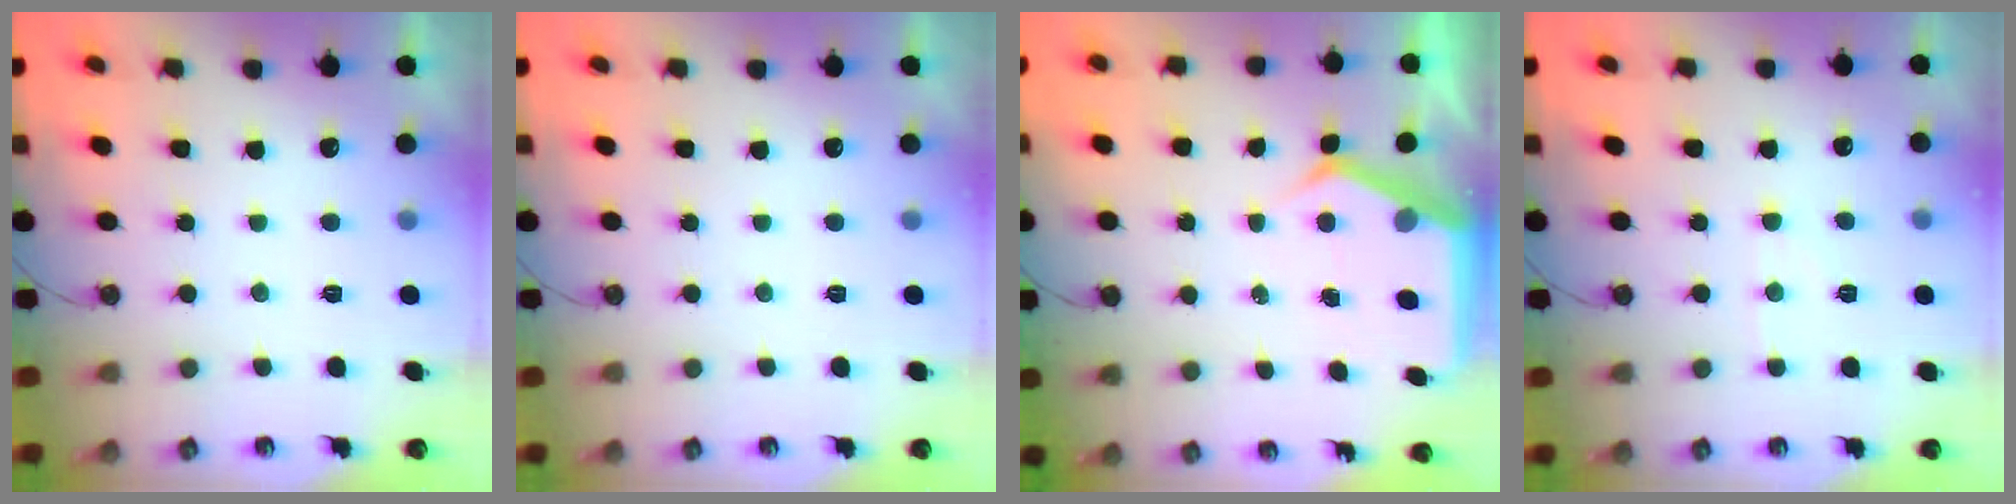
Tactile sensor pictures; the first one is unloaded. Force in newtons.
{"total": 0.0}
{"total": 5.6, "press": 5.6, "slide": 0.6}
{"total": 4.4, "press": 4.3, "slide": 0.6}